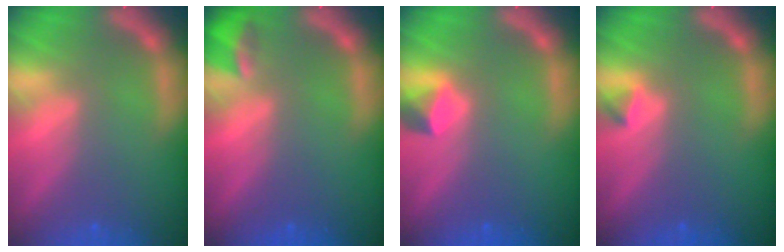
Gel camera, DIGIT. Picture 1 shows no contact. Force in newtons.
{"total": 2.4}
{"total": 1.9}
{"total": 0.9}